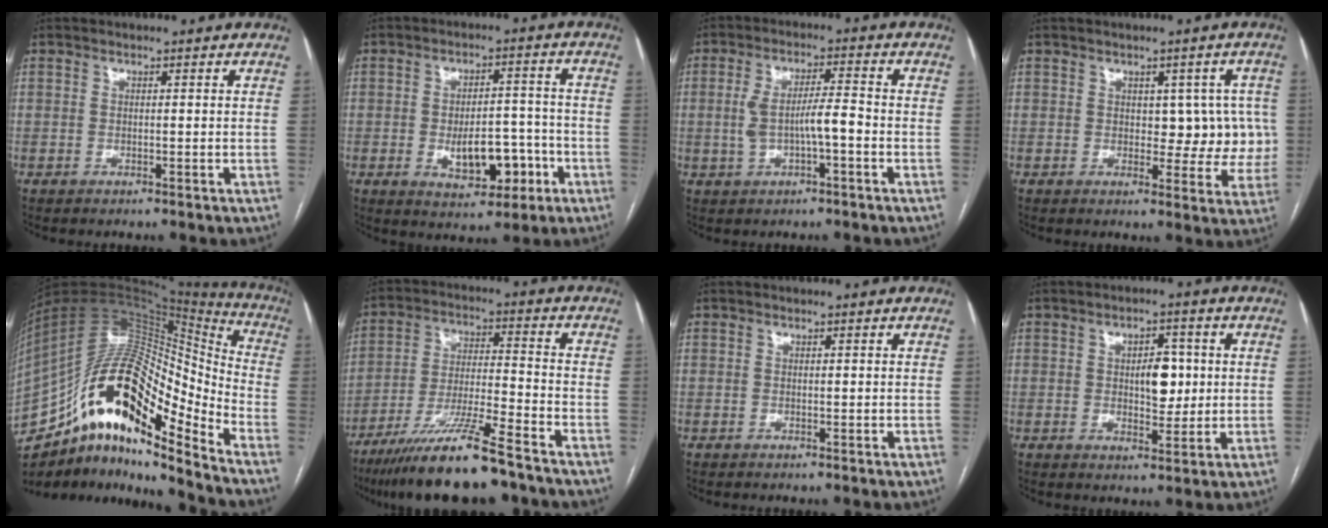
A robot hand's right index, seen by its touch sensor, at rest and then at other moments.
{"total": 9.0, "force": [-3.0, 4.3, 7.3], "torque": [-0.107, 0.013, -0.036]}
{"total": 6.4, "force": [-1.1, 1.4, 6.2], "torque": [-0.124, 0.017, -0.015]}
{"total": 6.0, "force": [0.6, 3.8, 4.5], "torque": [-0.033, 0.017, 0.014]}
{"total": 25.0, "force": [-13.9, 7.4, 19.5], "torque": [-0.360, 0.035, -0.236]}
{"total": 14.2, "force": [-10.6, 0.7, 9.5], "torque": [-0.181, -0.031, -0.188]}
{"total": 0.0}
{"total": 5.7, "force": [0.6, 3.0, 4.8], "torque": [-0.065, 0.008, 0.015]}